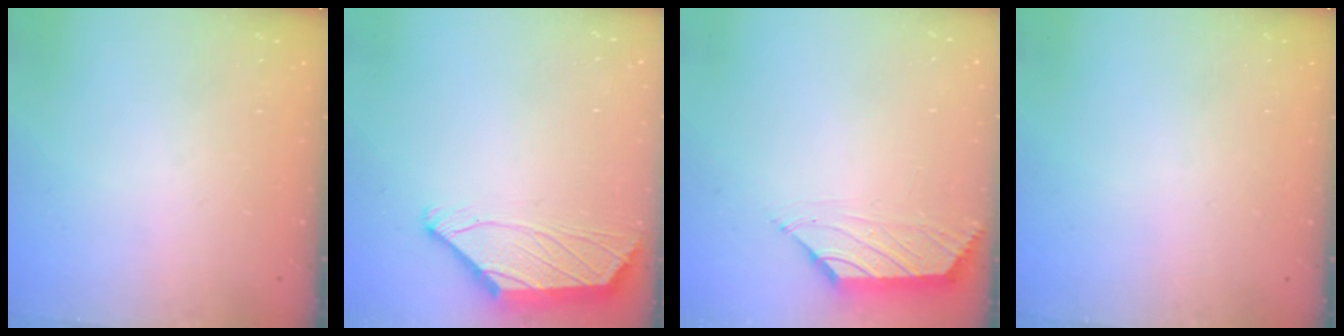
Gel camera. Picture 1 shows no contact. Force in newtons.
{"total": 2.0, "press": 1.9, "slide": 0.7}
{"total": 0.8, "press": 0.7, "slide": 0.4}
{"total": 0.0}